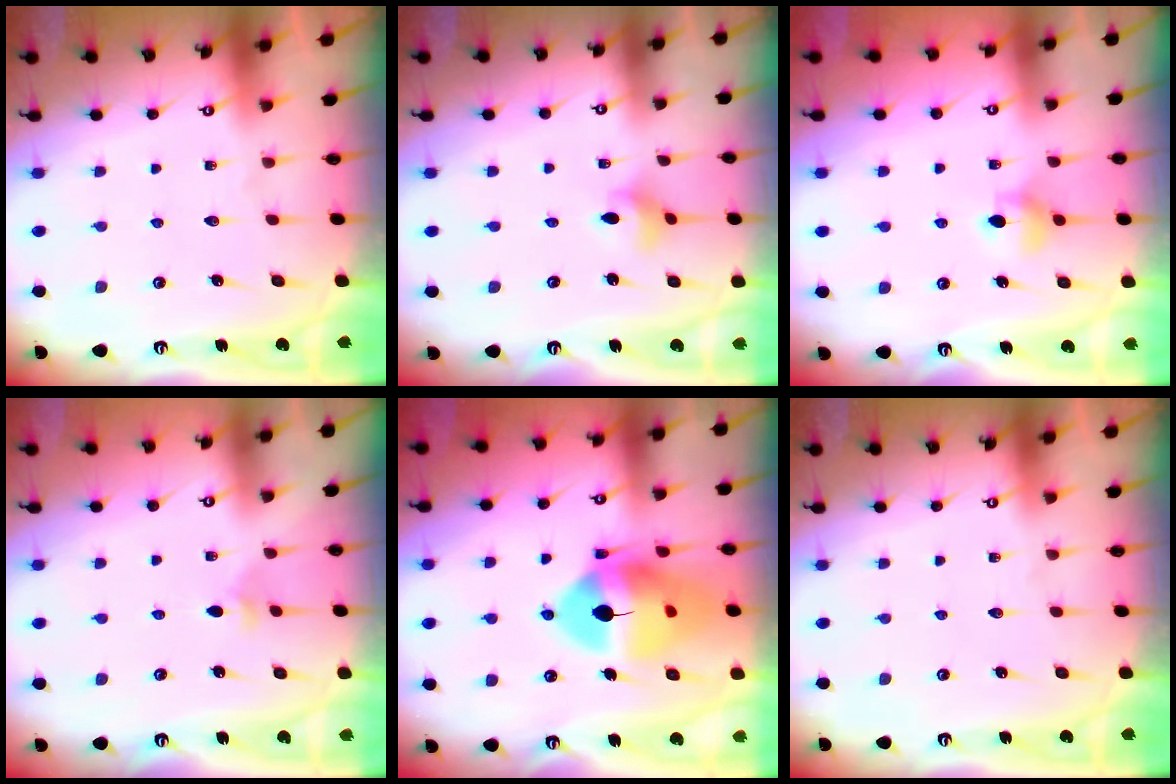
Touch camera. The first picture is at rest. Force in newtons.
{"total": 3.5, "press": 3.5, "slide": 0.2}
{"total": 5.6, "press": 5.6, "slide": 0.8}
{"total": 3.4, "press": 3.3, "slide": 0.9}
{"total": 16.9, "press": 16.7, "slide": 2.0}
{"total": 0.0}